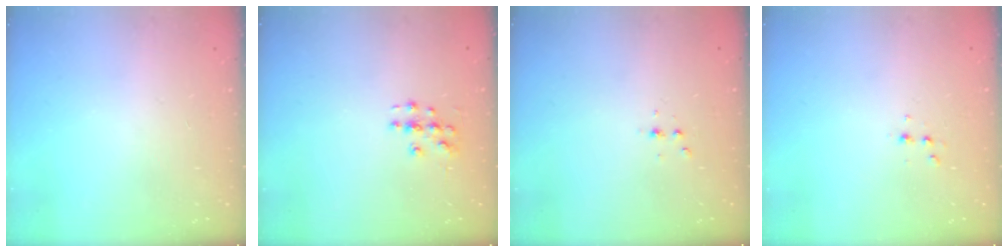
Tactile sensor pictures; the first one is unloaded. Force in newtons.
{"total": 3.6, "press": 3.6, "slide": 0.3}
{"total": 2.3, "press": 2.3, "slide": 0.3}
{"total": 2.6, "press": 2.5, "slide": 0.8}